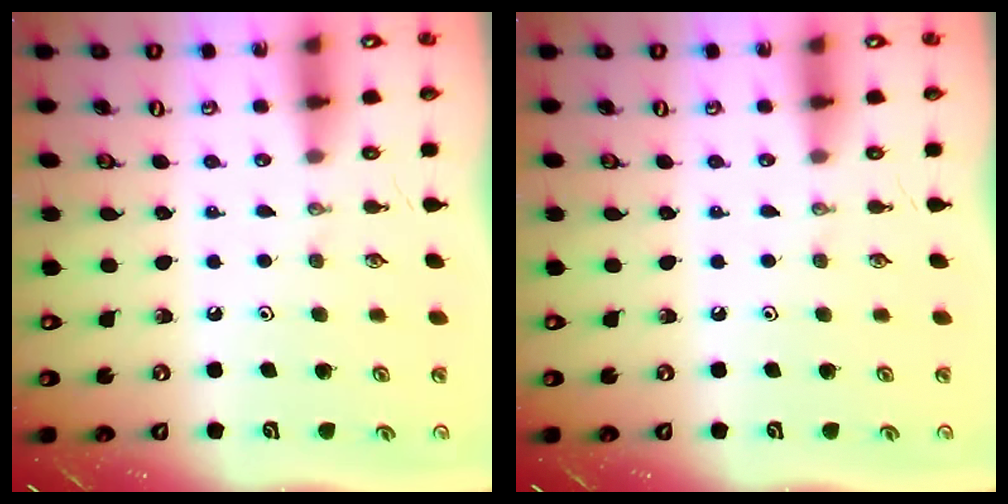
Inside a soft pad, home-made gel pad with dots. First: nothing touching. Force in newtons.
{"total": 0.0}